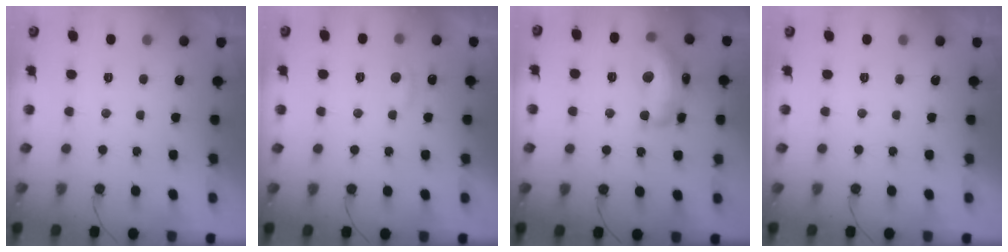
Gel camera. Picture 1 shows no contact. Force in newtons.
{"total": 6.0, "press": 6.0, "slide": 0.6}
{"total": 16.5, "press": 16.5, "slide": 0.7}
{"total": 0.0}